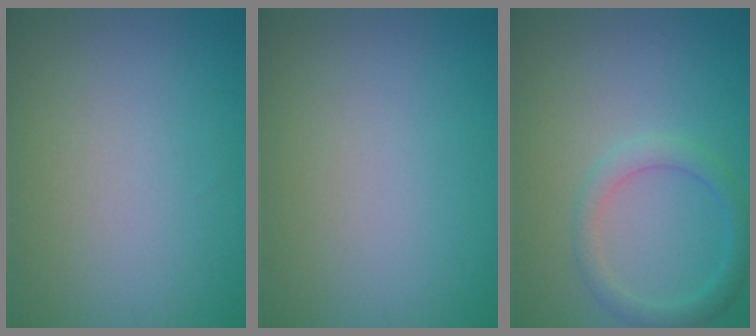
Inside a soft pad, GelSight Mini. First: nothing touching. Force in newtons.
{"total": 0.0}
{"total": 2.4, "press": 2.4, "slide": 0.1}